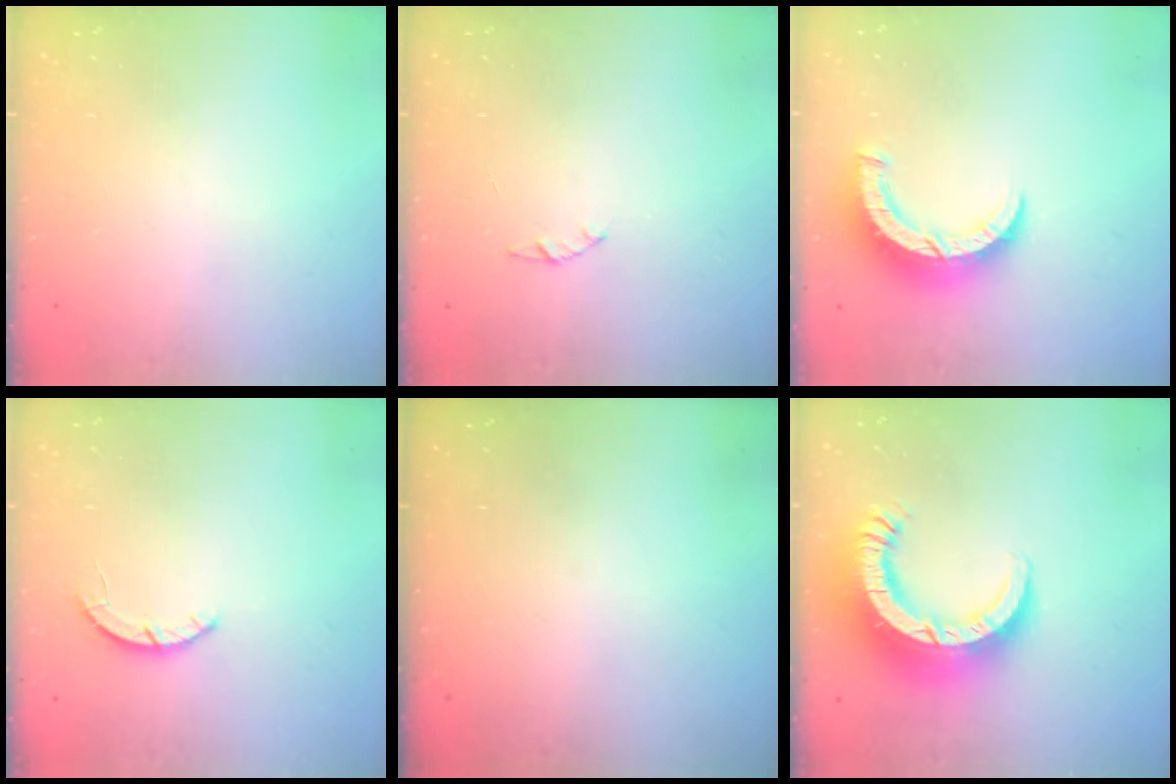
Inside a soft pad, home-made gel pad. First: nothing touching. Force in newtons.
{"total": 1.0, "press": 0.9, "slide": 0.3}
{"total": 8.0, "press": 7.9, "slide": 0.9}
{"total": 2.2, "press": 2.2, "slide": 0.3}
{"total": 0.0}
{"total": 15.8, "press": 15.7, "slide": 1.6}